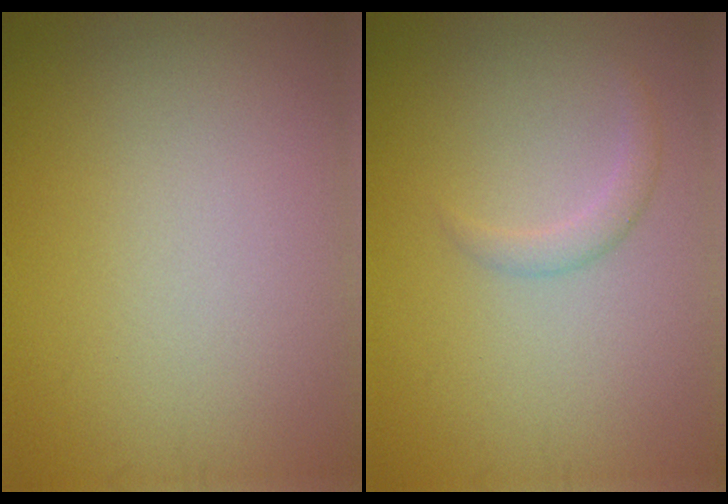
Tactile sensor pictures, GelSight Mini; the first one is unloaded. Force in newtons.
{"total": 1.3, "press": 1.3, "slide": 0.1}